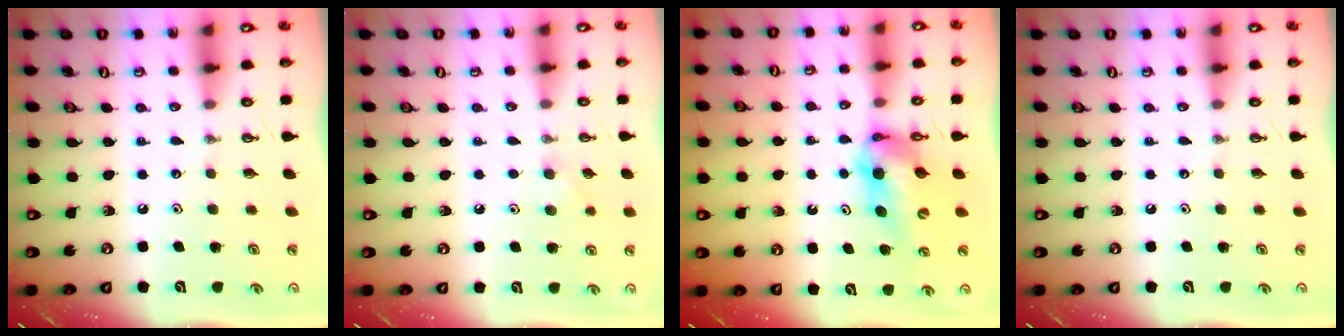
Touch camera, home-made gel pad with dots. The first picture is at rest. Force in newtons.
{"total": 7.2, "press": 6.6, "slide": 3.0}
{"total": 9.5, "press": 9.5, "slide": 1.0}
{"total": 0.0}